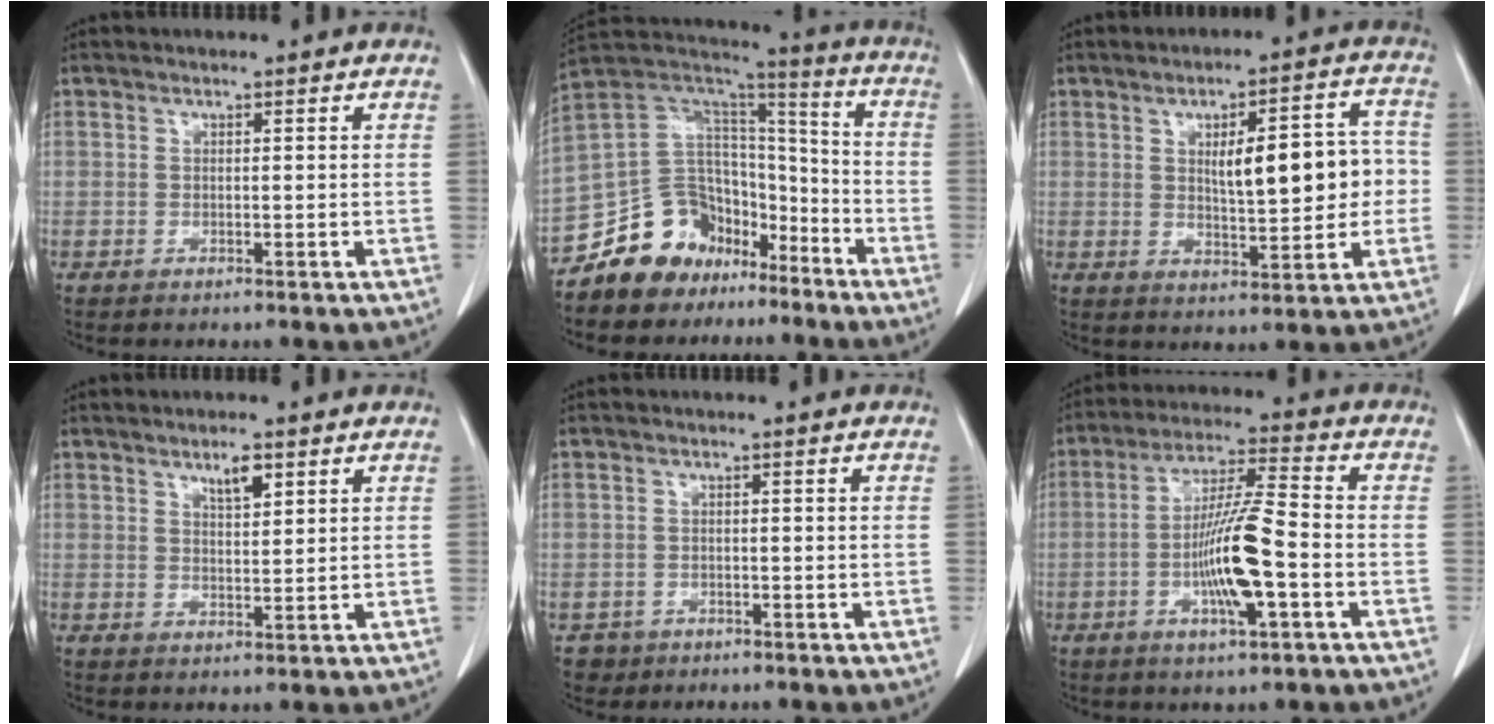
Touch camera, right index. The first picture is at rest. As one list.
[{"total": 14.6, "force": [-10.2, 9.7, 3.8], "torque": [-0.063, 0.097, -0.172]}, {"total": 10.8, "force": [0.5, 3.4, 10.2], "torque": [-0.138, 0.026, 0.017]}, {"total": 3.1, "force": [2.0, 0.8, 2.3], "torque": [-0.041, -0.002, 0.034]}, {"total": 2.2, "force": [-1.1, 1.8, -0.2], "torque": [0.000, 0.008, -0.018]}, {"total": 11.1, "force": [-3.0, 0.9, 10.7], "torque": [-0.201, -0.001, -0.058]}]